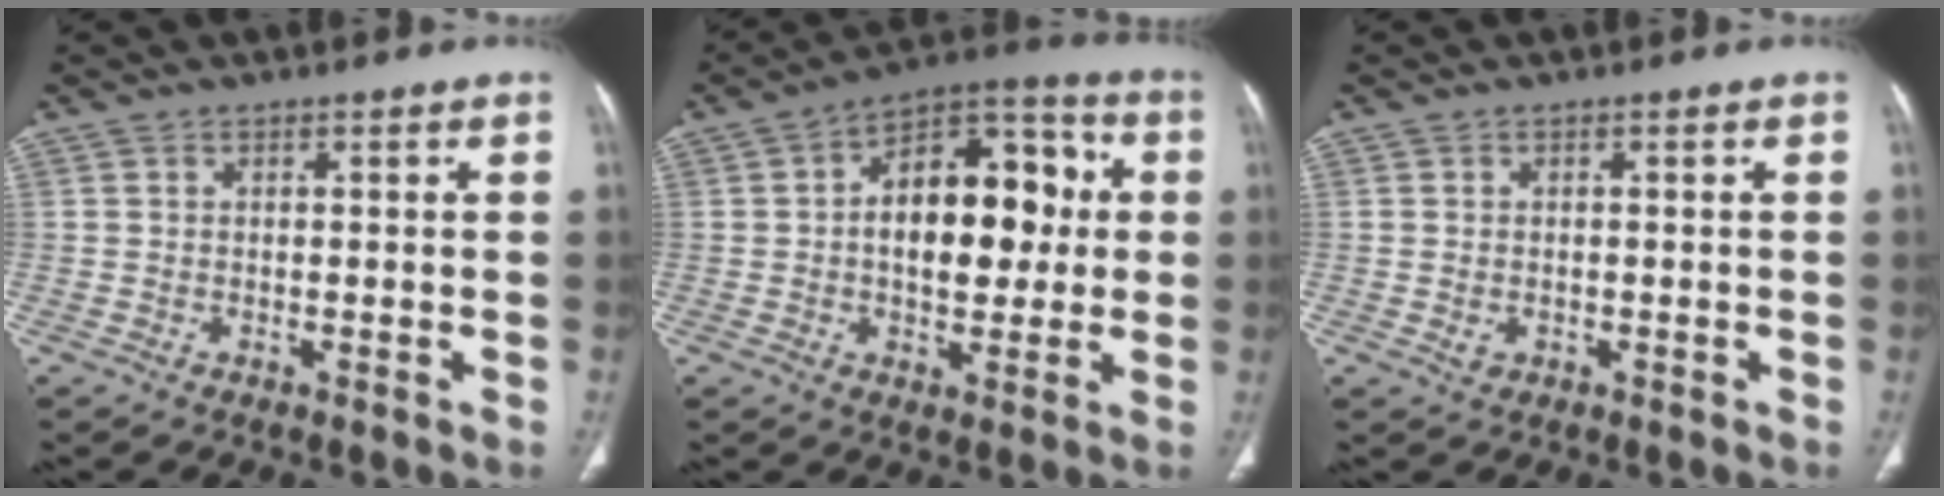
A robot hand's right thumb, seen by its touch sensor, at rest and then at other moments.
{"total": 17.2, "force": [1.3, 10.2, 13.8], "torque": [-0.165, 0.031, 0.015]}
{"total": 1.7, "force": [-0.4, 1.4, 0.9], "torque": [-0.016, 0.003, -0.001]}